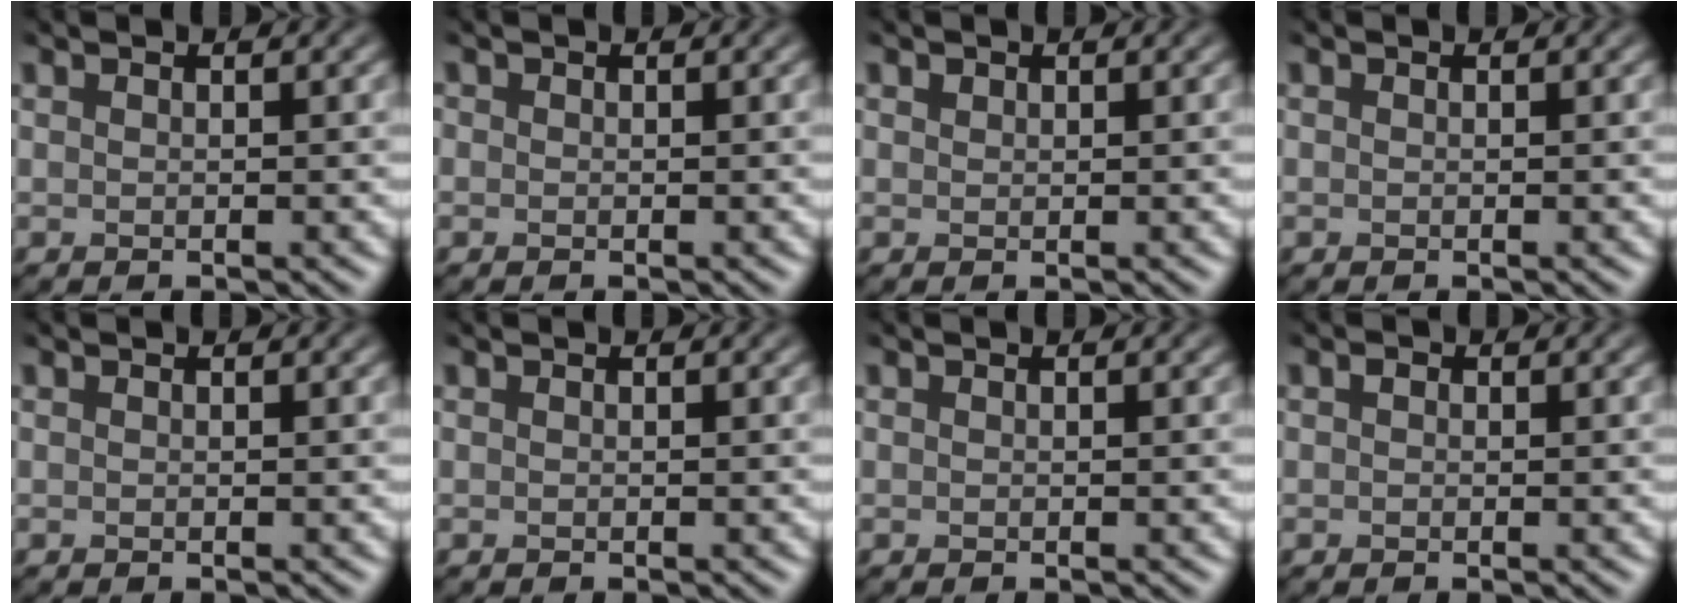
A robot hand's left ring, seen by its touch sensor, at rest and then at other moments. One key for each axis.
{"total": 0.9, "fx": -0.5, "fy": -0.3, "fz": -0.6, "tx": 0.006, "ty": -0.007, "tz": -0.001}
{"total": 0.8, "fx": -0.5, "fy": -0.3, "fz": -0.6, "tx": -0.003, "ty": -0.010, "tz": 0.007}
{"total": 0.0}
{"total": 0.0}
{"total": 0.0}
{"total": 0.0}
{"total": 1.8, "fx": -1.5, "fy": -0.5, "fz": -0.9, "tx": -0.005, "ty": -0.012, "tz": -0.001}